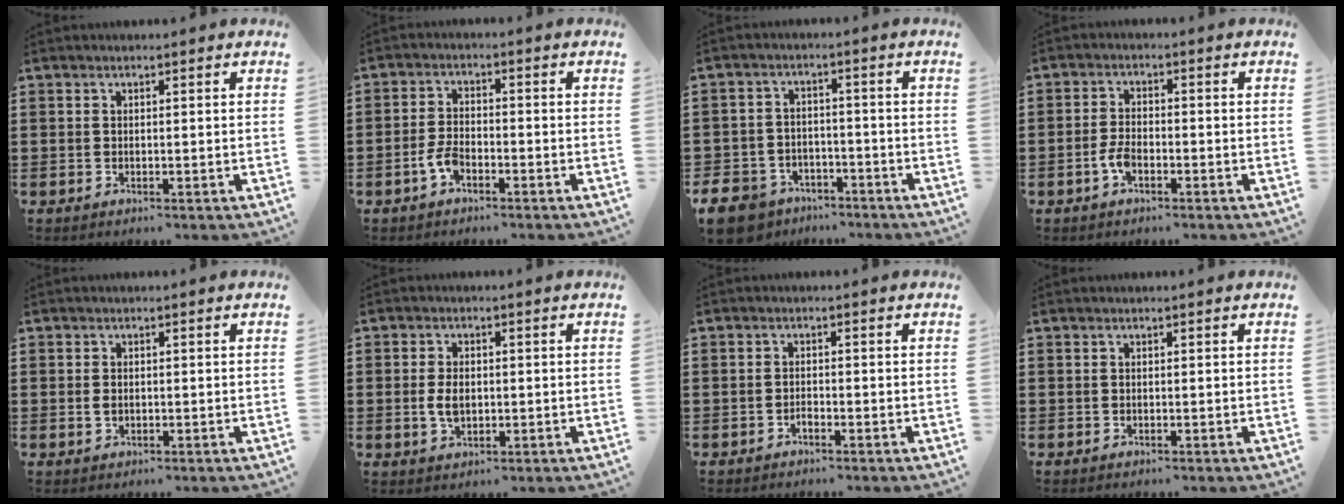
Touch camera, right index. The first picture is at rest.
{"total": 3.5, "force": [-1.9, 1.4, 2.6], "torque": [-0.068, -0.007, -0.040]}
{"total": 6.8, "force": [-5.9, 3.0, 1.6], "torque": [-0.065, 0.013, -0.123]}
{"total": 3.1, "force": [-1.5, 1.4, 2.4], "torque": [-0.067, -0.008, -0.032]}
{"total": 1.1, "force": [-0.1, 0.6, 0.9], "torque": [-0.020, 0.000, -0.002]}
{"total": 3.6, "force": [-0.3, 2.0, 3.0], "torque": [-0.066, 0.000, -0.006]}
{"total": 1.0, "force": [-0.8, 0.3, 0.3], "torque": [-0.010, -0.001, -0.016]}
{"total": 0.0}